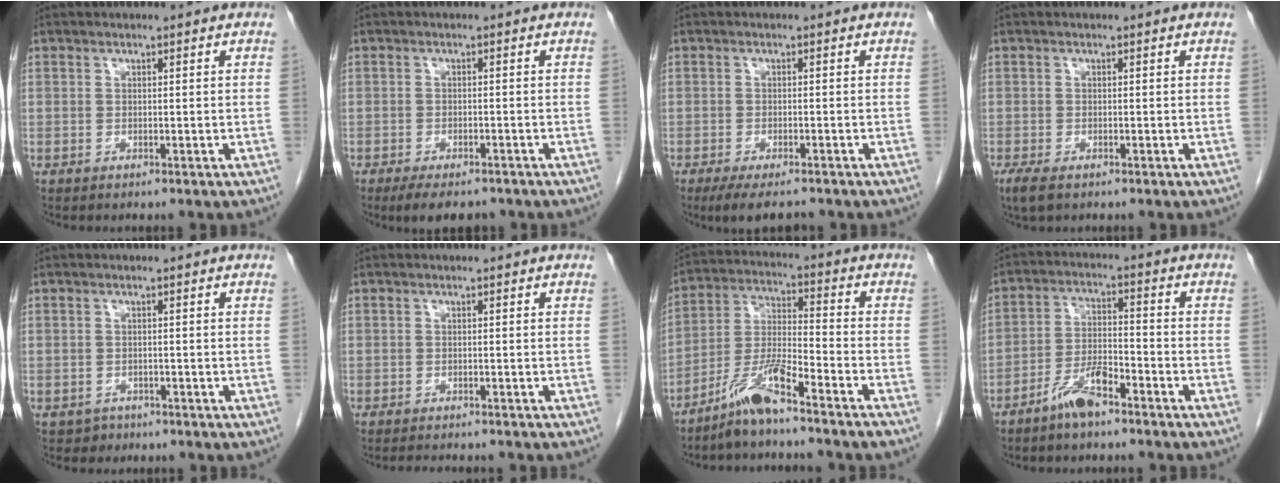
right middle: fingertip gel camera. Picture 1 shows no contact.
{"total": 6.1, "force": [-4.8, 2.3, 3.0], "torque": [-0.043, -0.006, -0.069]}
{"total": 5.7, "force": [-4.7, 1.3, 3.0], "torque": [-0.045, -0.010, -0.074]}
{"total": 2.8, "force": [-1.8, 1.1, 1.8], "torque": [-0.043, -0.008, -0.026]}
{"total": 1.8, "force": [-1.1, 1.3, -0.3], "torque": [-0.003, 0.007, -0.016]}
{"total": 3.9, "force": [-3.5, 0.8, 1.5], "torque": [-0.022, -0.005, -0.044]}
{"total": 8.9, "force": [-6.8, 0.0, 5.8], "torque": [-0.125, -0.009, -0.133]}
{"total": 6.3, "force": [-4.6, 1.5, 3.9], "torque": [-0.084, 0.003, -0.089]}